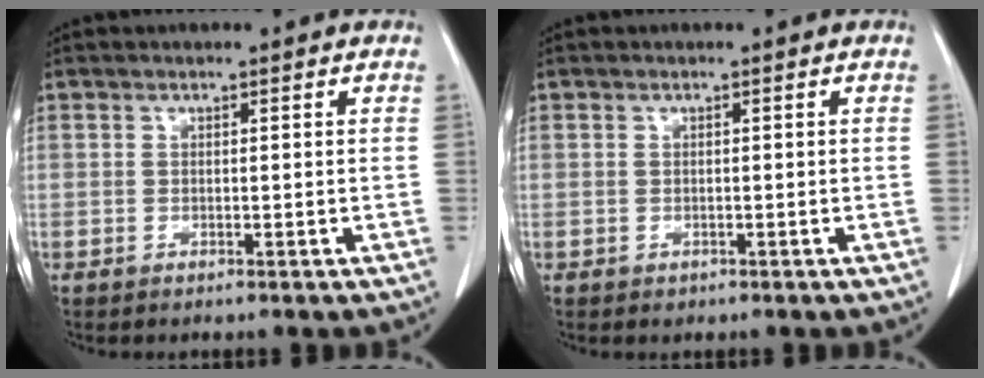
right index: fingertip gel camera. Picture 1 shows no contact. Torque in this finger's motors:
{"motor_torque": [-0.07, -0.01, -0.13, -0.05]}